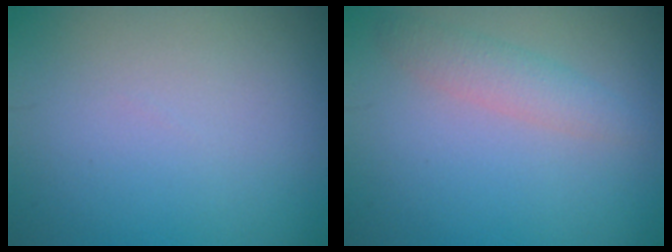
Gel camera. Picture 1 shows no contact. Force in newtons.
{"total": 1.3, "press": 1.3, "slide": 0.3}